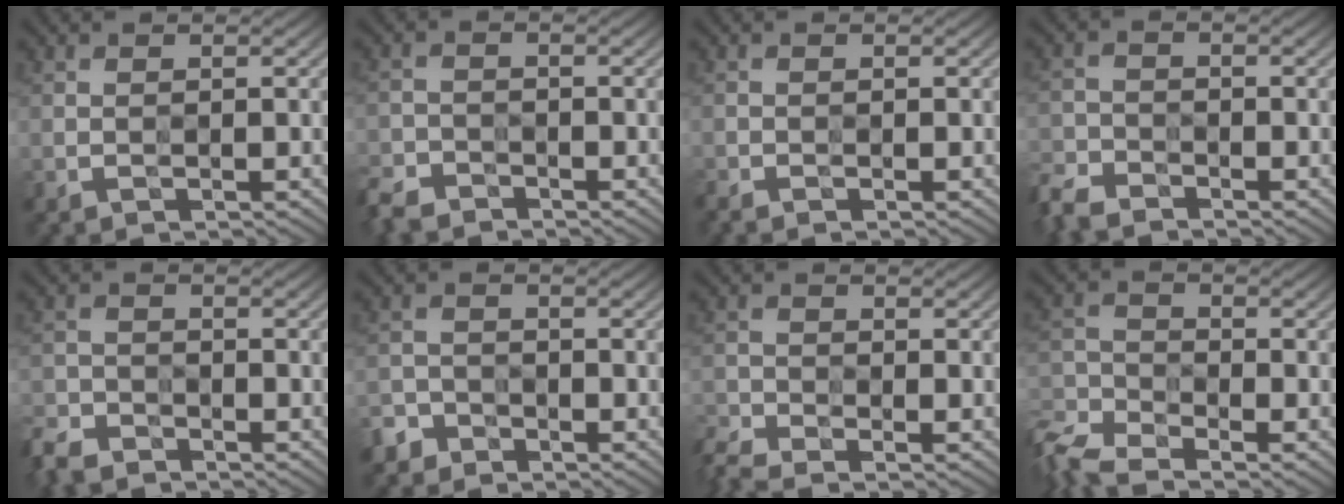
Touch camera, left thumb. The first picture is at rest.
{"total": 3.6, "force": [-3.4, 1.2, 0.6], "torque": [-0.011, -0.008, -0.077]}
{"total": 1.2, "force": [-1.1, 0.0, 0.2], "torque": [-0.008, -0.004, -0.025]}
{"total": 4.2, "force": [-4.0, 1.2, 1.0], "torque": [-0.025, -0.011, -0.093]}
{"total": 4.0, "force": [-3.6, 1.3, 0.8], "torque": [-0.017, -0.009, -0.085]}
{"total": 2.3, "force": [-1.9, 1.2, -0.2], "torque": [0.008, 0.001, -0.047]}
{"total": 4.3, "force": [-3.9, 0.5, 1.7], "torque": [-0.047, -0.014, -0.084]}
{"total": 7.1, "force": [-6.1, 2.1, 2.9], "torque": [-0.073, -0.021, -0.129]}